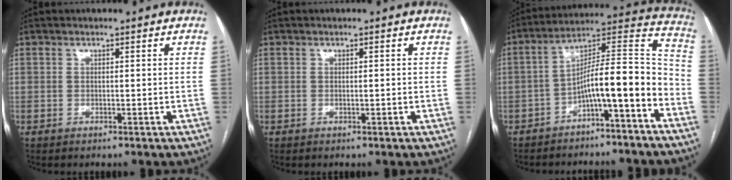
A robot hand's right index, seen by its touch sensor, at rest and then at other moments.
{"total": 0.8, "force": [-0.1, 0.1, 0.8], "torque": [-0.014, -0.001, 0.002]}
{"total": 12.8, "force": [-5.9, 1.5, 11.3], "torque": [-0.167, 0.047, -0.091]}